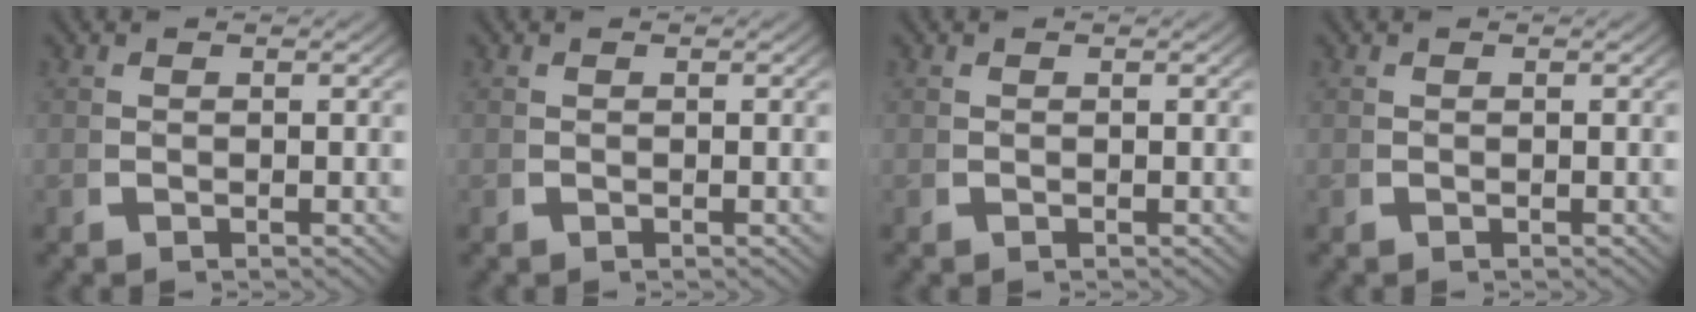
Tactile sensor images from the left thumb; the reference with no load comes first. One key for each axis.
{"total": 0.0}
{"total": 0.0}
{"total": 0.0}